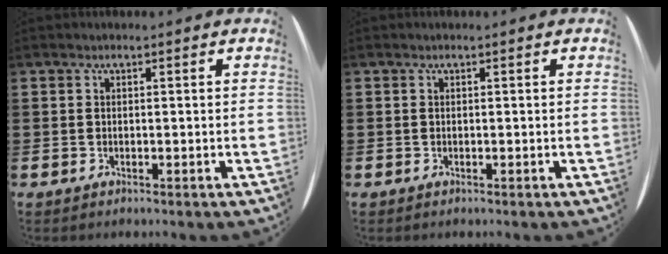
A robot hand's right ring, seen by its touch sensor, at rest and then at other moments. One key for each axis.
{"total": 0.0}